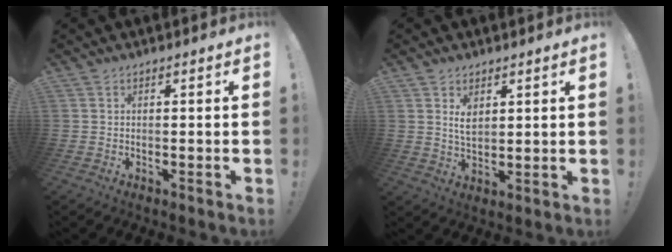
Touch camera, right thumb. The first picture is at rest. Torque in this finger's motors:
{"motor_torque": [0.17, -0.27, -0.21, 0.31, 0.01]}